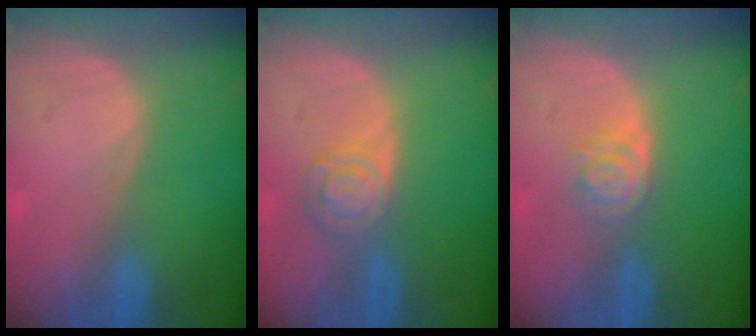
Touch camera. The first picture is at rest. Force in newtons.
{"total": 5.2, "press": 4.6, "slide": 2.5}
{"total": 4.0, "press": 3.6, "slide": 1.9}